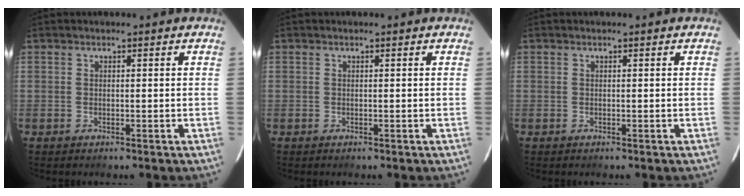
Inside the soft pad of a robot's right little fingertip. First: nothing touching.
{"total": 0.0}
{"total": 0.0}